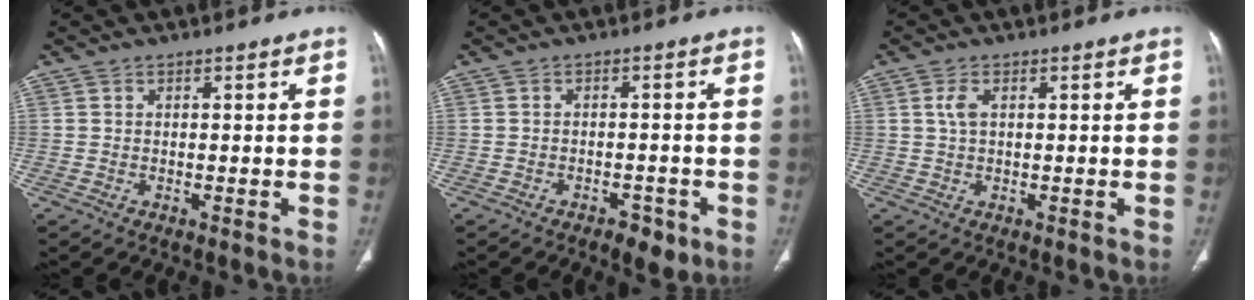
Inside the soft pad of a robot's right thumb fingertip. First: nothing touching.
{"total": 4.1, "force": [-2.4, 2.1, 2.6], "torque": [-0.028, 0.011, -0.029]}
{"total": 2.3, "force": [0.6, 1.1, 1.9], "torque": [-0.047, 0.007, 0.014]}